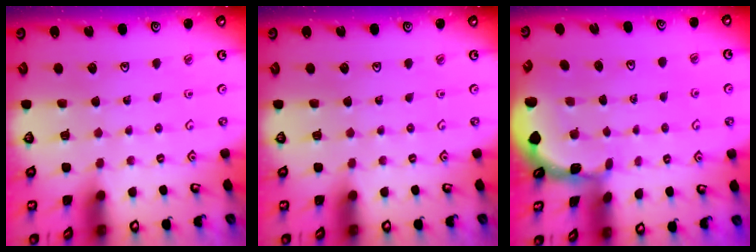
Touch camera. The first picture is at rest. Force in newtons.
{"total": 0.0}
{"total": 1.5, "press": 1.5, "slide": 0.1}